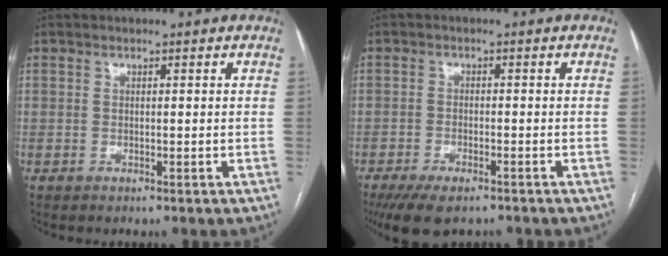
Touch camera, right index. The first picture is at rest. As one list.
[{"total": 7.5, "force": [-5.6, 2.6, 4.2], "torque": [-0.066, -0.010, -0.091]}]